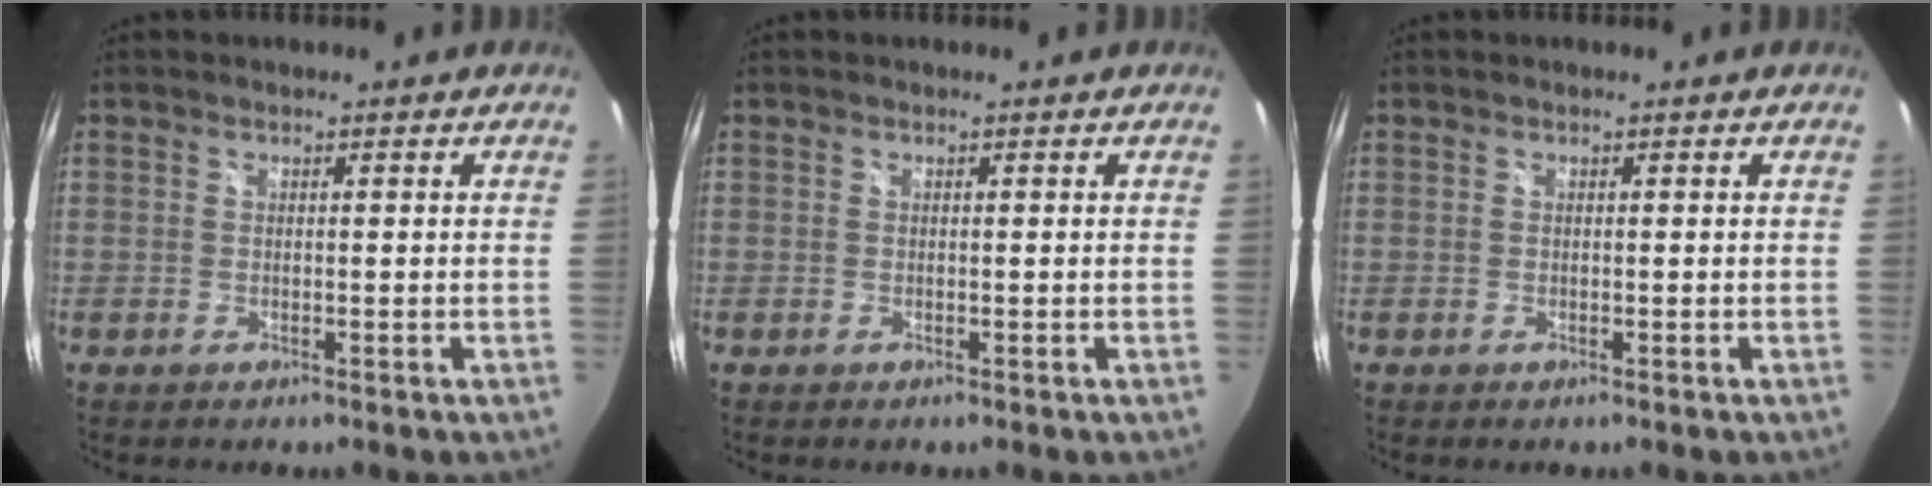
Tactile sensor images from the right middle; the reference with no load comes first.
{"total": 0.0}
{"total": 0.0}